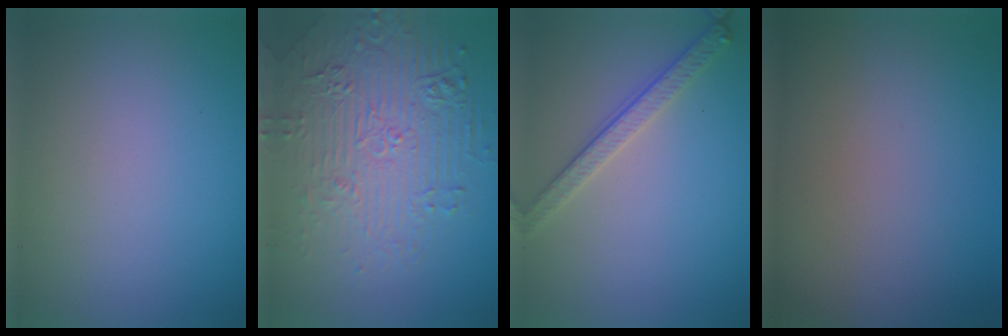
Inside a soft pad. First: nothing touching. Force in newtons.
{"total": 7.2, "press": 5.4, "slide": 4.8}
{"total": 2.8, "press": 2.6, "slide": 1.0}
{"total": 0.0}